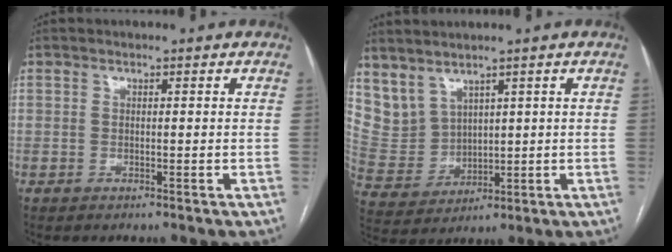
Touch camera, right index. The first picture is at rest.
{"total": 7.1, "force": [5.4, 4.1, 1.9], "torque": [-0.055, 0.009, 0.140]}